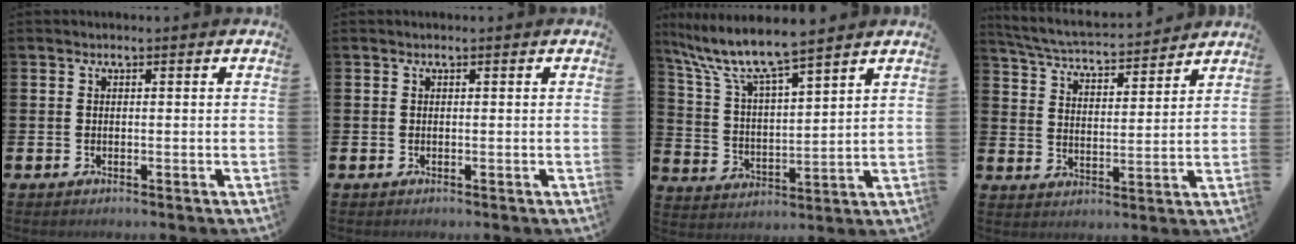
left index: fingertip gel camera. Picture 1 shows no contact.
{"total": 0.0}
{"total": 8.6, "force": [7.6, 0.9, 3.8], "torque": [-0.109, -0.042, 0.131]}
{"total": 5.2, "force": [5.0, 0.5, 1.1], "torque": [-0.046, -0.038, 0.084]}